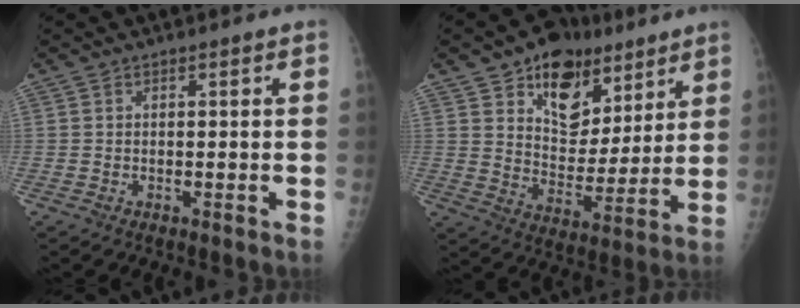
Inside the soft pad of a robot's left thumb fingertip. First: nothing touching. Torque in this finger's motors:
{"motor_torque": [0.18, 0.39, 0.04, -0.34, 0.13]}